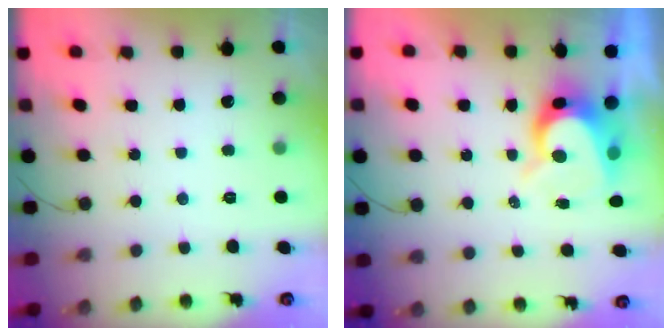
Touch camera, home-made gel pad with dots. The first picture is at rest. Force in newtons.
{"total": 9.0, "press": 9.0, "slide": 0.7}